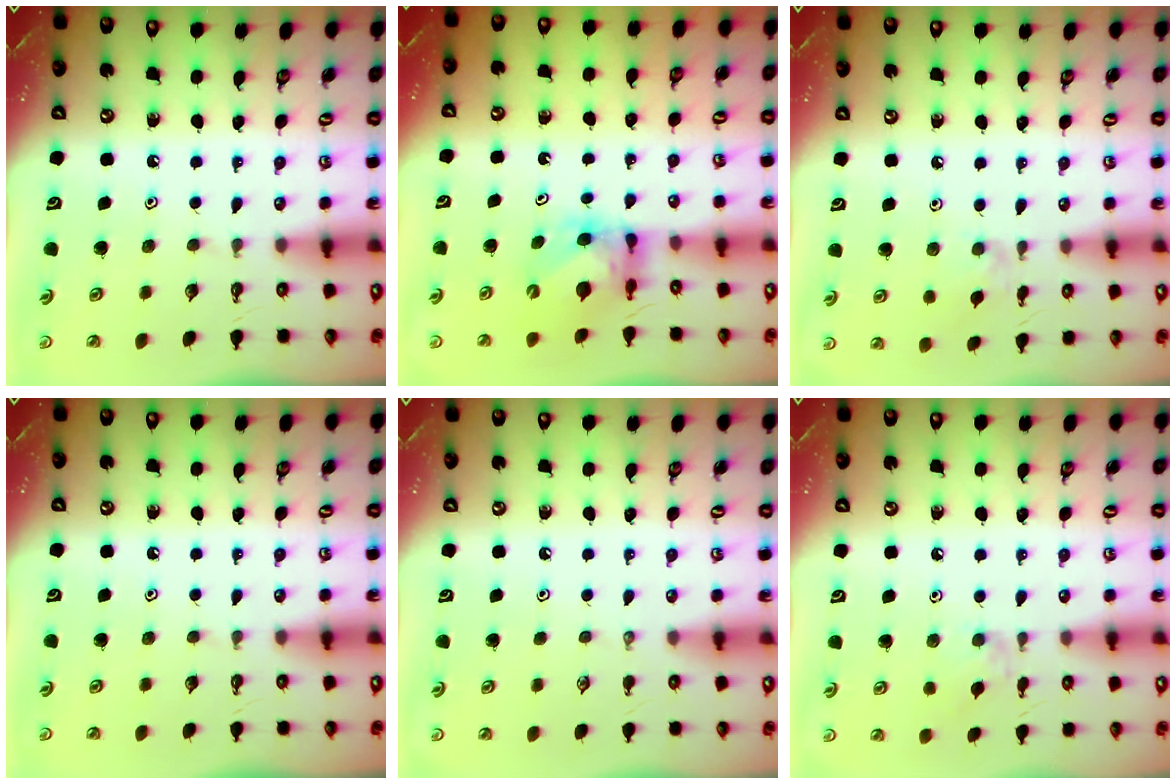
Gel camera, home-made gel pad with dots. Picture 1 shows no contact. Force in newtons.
{"total": 5.6, "press": 5.6, "slide": 0.6}
{"total": 2.9, "press": 2.8, "slide": 0.5}
{"total": 0.0}
{"total": 0.0}
{"total": 5.9, "press": 5.8, "slide": 0.8}